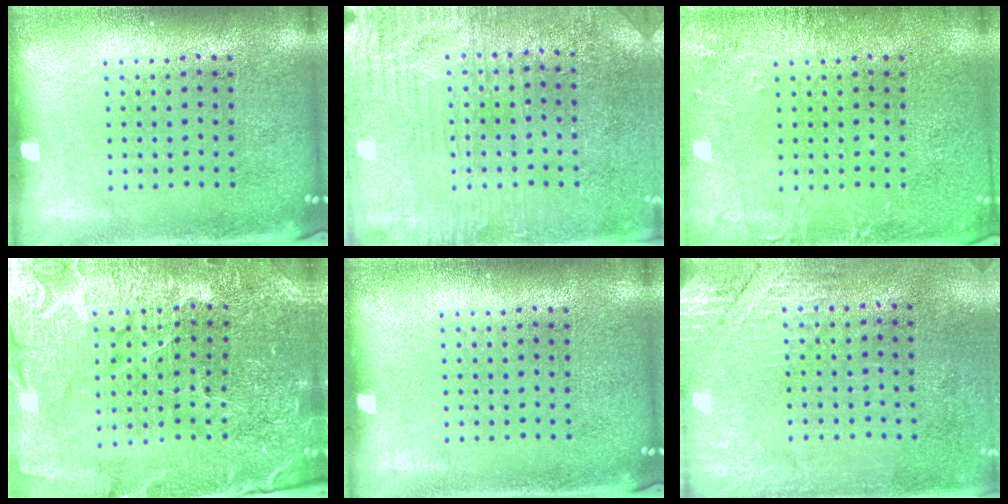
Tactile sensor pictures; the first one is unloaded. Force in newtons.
{"total": 3.2, "press": 3.1, "slide": 0.8}
{"total": 2.2, "press": 2.2, "slide": 0.3}
{"total": 3.7, "press": 3.7, "slide": 0.5}
{"total": 0.0}
{"total": 2.8, "press": 2.5, "slide": 1.4}